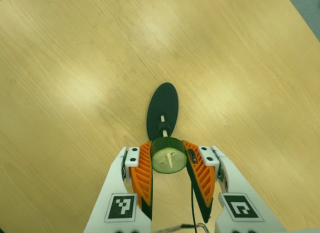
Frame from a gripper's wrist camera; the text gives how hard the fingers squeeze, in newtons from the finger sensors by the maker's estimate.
{"total": 10.9, "left": 10.3, "right": 11.6}